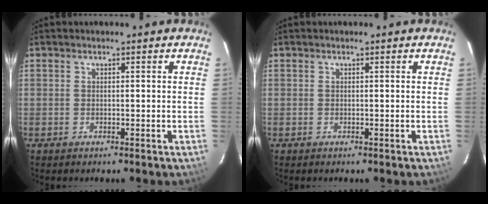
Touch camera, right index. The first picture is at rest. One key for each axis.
{"total": 0.0}